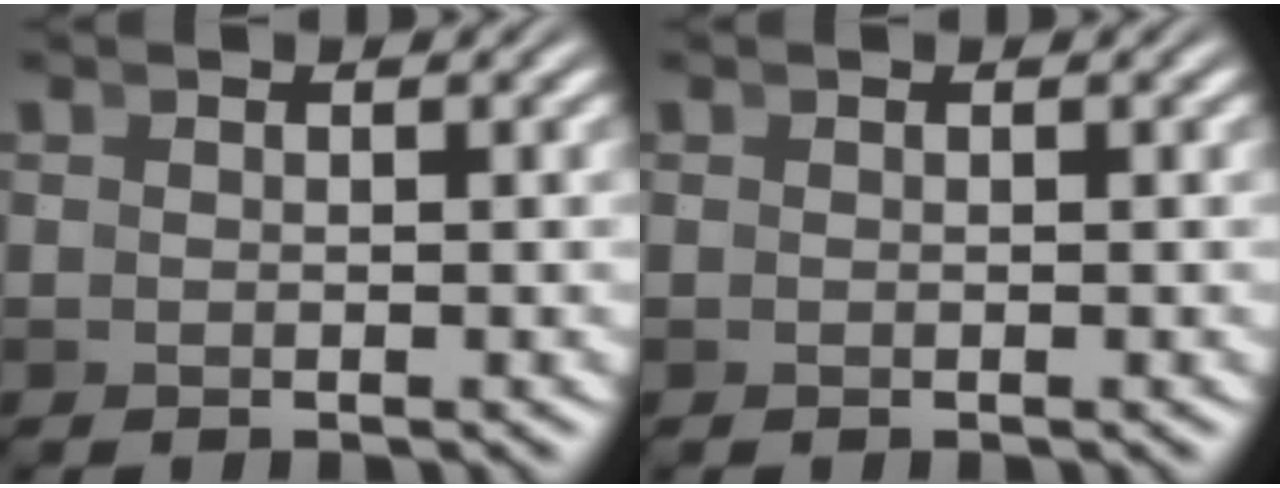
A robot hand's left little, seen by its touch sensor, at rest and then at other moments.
{"total": 0.0}